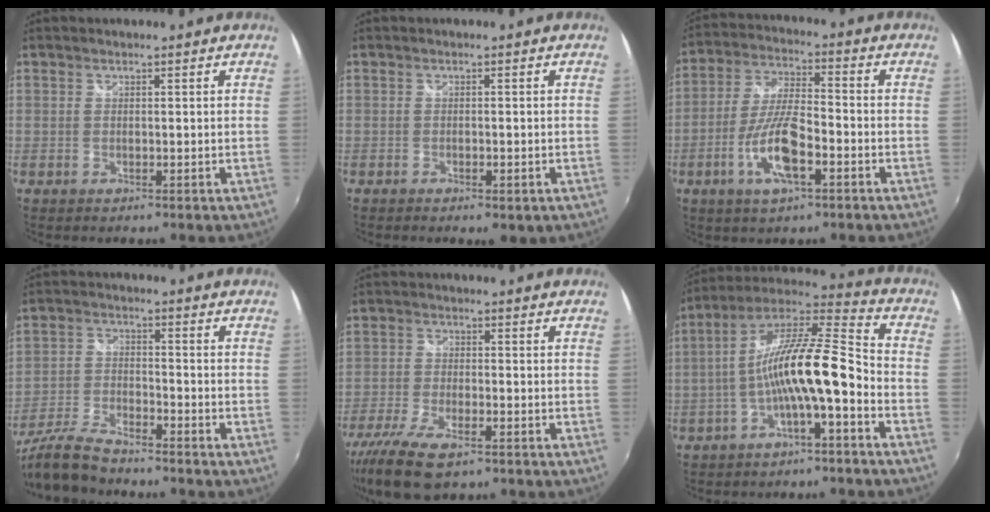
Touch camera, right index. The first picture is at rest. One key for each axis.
{"total": 2.8, "fx": -1.6, "fy": 1.1, "fz": 2.1, "tx": -0.037, "ty": -0.008, "tz": -0.018}
{"total": 11.0, "fx": -4.6, "fy": 3.2, "fz": 9.5, "tx": -0.199, "ty": -0.003, "tz": -0.086}
{"total": 11.6, "fx": -10.0, "fy": 2.1, "fz": 5.4, "tx": -0.124, "ty": -0.018, "tz": -0.193}
{"total": 11.8, "fx": -8.2, "fy": 3.9, "fz": 7.5, "tx": -0.178, "ty": -0.037, "tz": -0.156}
{"total": 14.8, "fx": -4.5, "fy": 2.4, "fz": 13.9, "tx": -0.259, "ty": 0.016, "tz": -0.082}